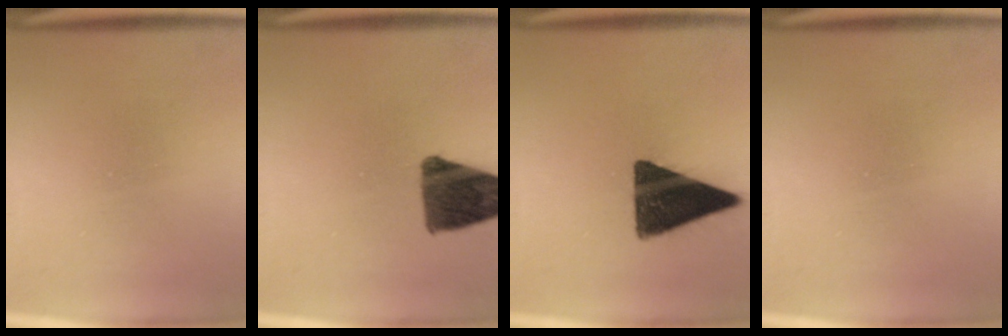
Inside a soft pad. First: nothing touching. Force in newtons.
{"total": 11.6}
{"total": 14.6}
{"total": 0.0}